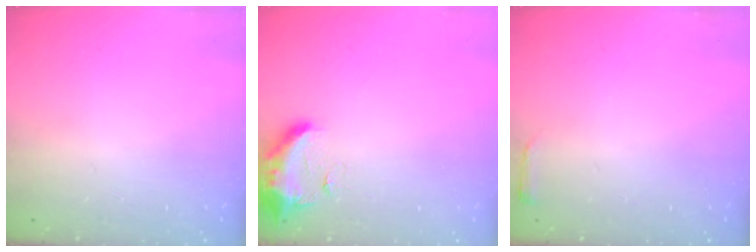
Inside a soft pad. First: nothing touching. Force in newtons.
{"total": 9.4, "press": 9.1, "slide": 2.2}
{"total": 2.4, "press": 2.3, "slide": 0.6}